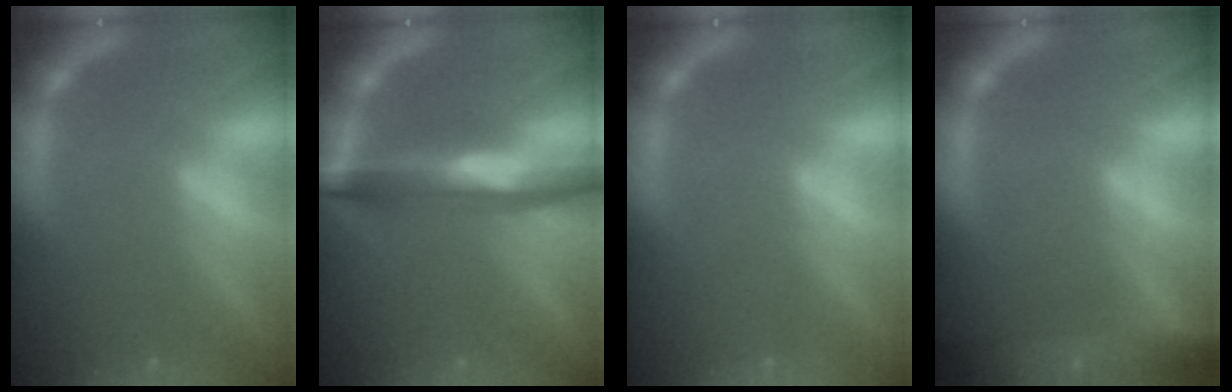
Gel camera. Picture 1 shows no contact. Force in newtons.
{"total": 6.5}
{"total": 0.0}
{"total": 9.6}